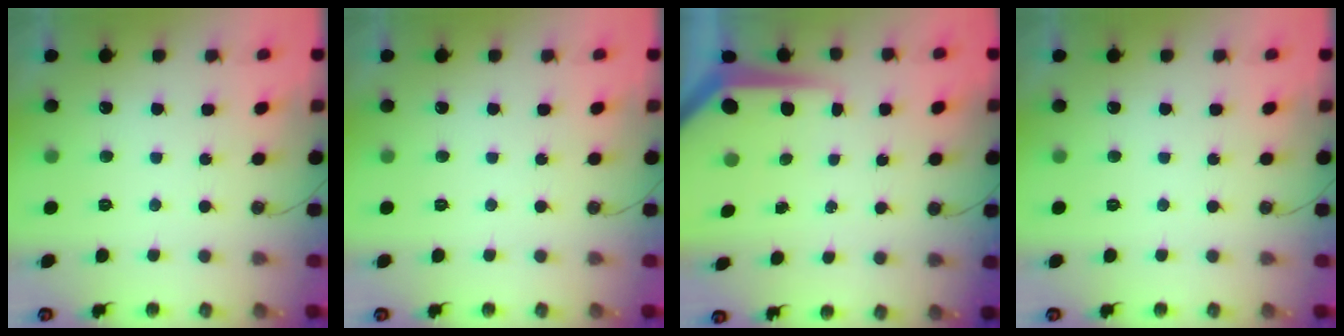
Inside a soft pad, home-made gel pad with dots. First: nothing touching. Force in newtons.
{"total": 0.0}
{"total": 7.2, "press": 7.2, "slide": 0.5}
{"total": 0.0}